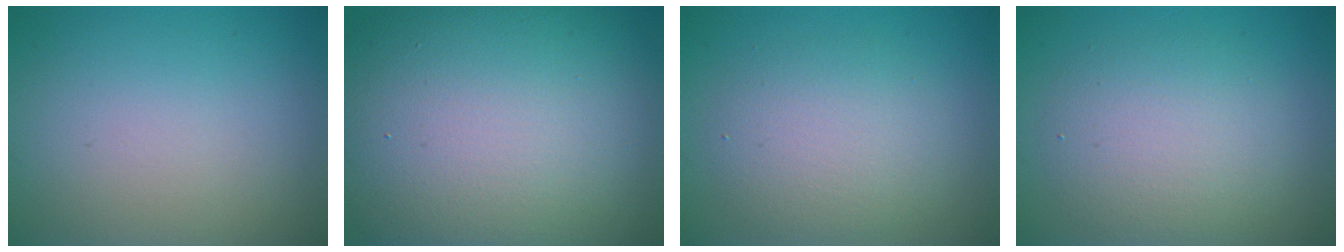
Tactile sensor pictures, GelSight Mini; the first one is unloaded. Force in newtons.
{"total": 18.8, "press": 18.8, "slide": 0.9}
{"total": 4.2, "press": 4.2, "slide": 0.2}
{"total": 4.7, "press": 4.7, "slide": 0.2}